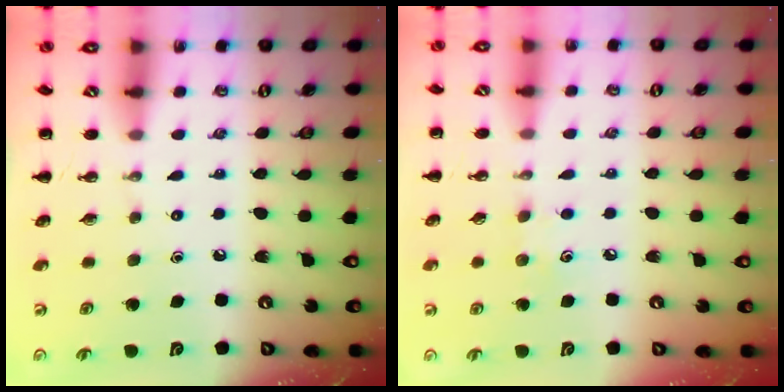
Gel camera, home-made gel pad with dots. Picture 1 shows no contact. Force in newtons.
{"total": 4.9, "press": 4.7, "slide": 1.3}